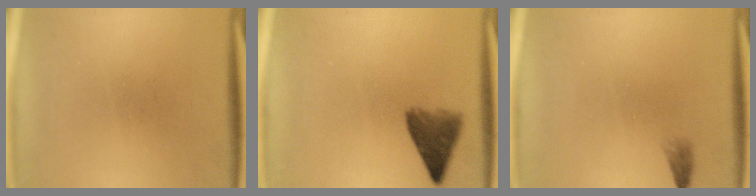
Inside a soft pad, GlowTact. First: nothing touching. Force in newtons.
{"total": 5.2}
{"total": 1.1}